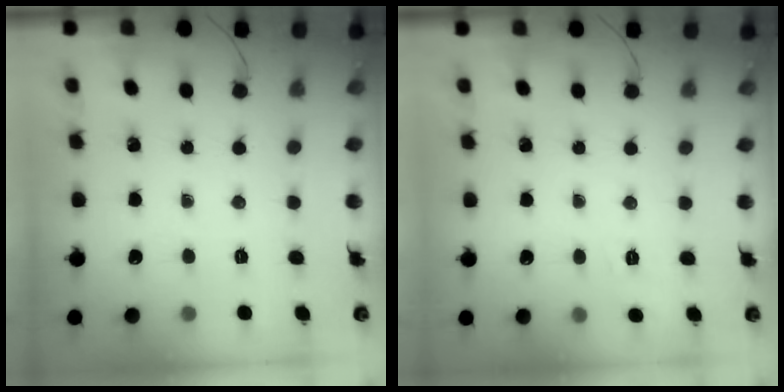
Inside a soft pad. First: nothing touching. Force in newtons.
{"total": 8.6, "press": 8.3, "slide": 2.2}